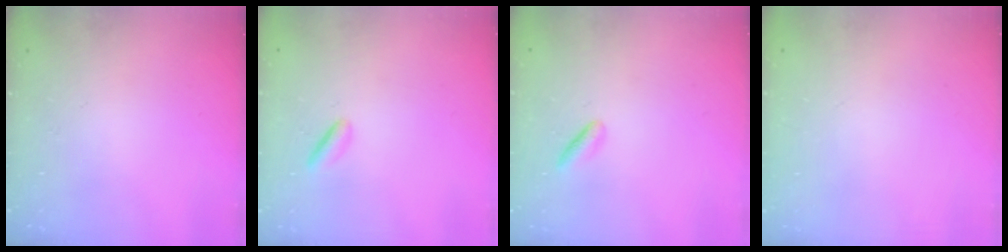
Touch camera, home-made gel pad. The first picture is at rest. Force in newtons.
{"total": 2.2, "press": 2.1, "slide": 0.6}
{"total": 1.2, "press": 1.0, "slide": 0.6}
{"total": 2.0, "press": 2.0, "slide": 0.1}